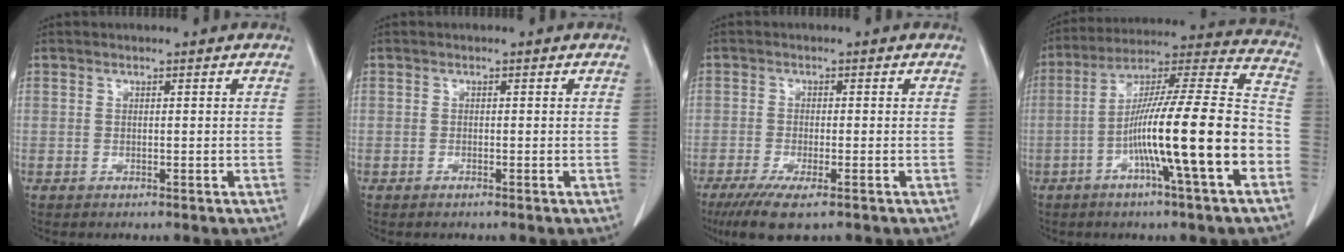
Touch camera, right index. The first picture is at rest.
{"total": 0.0}
{"total": 6.5, "force": [-4.1, 1.1, 4.8], "torque": [-0.083, -0.018, -0.067]}
{"total": 19.8, "force": [-6.4, 0.2, 18.7], "torque": [-0.297, 0.005, -0.113]}